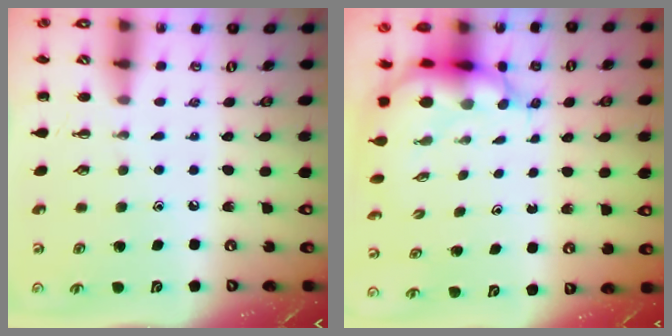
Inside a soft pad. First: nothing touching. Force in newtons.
{"total": 5.6, "press": 5.4, "slide": 1.3}